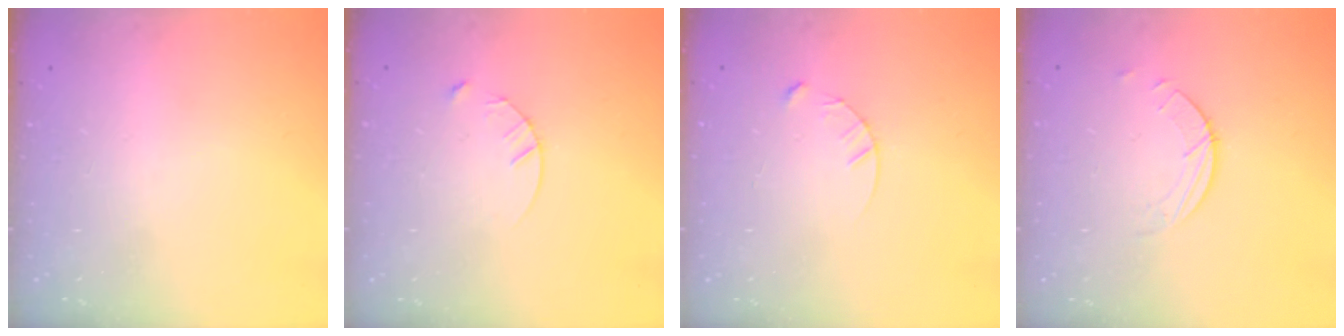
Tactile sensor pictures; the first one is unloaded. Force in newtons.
{"total": 4.1, "press": 4.1, "slide": 0.5}
{"total": 3.4, "press": 3.4, "slide": 0.3}
{"total": 1.5, "press": 1.5, "slide": 0.1}